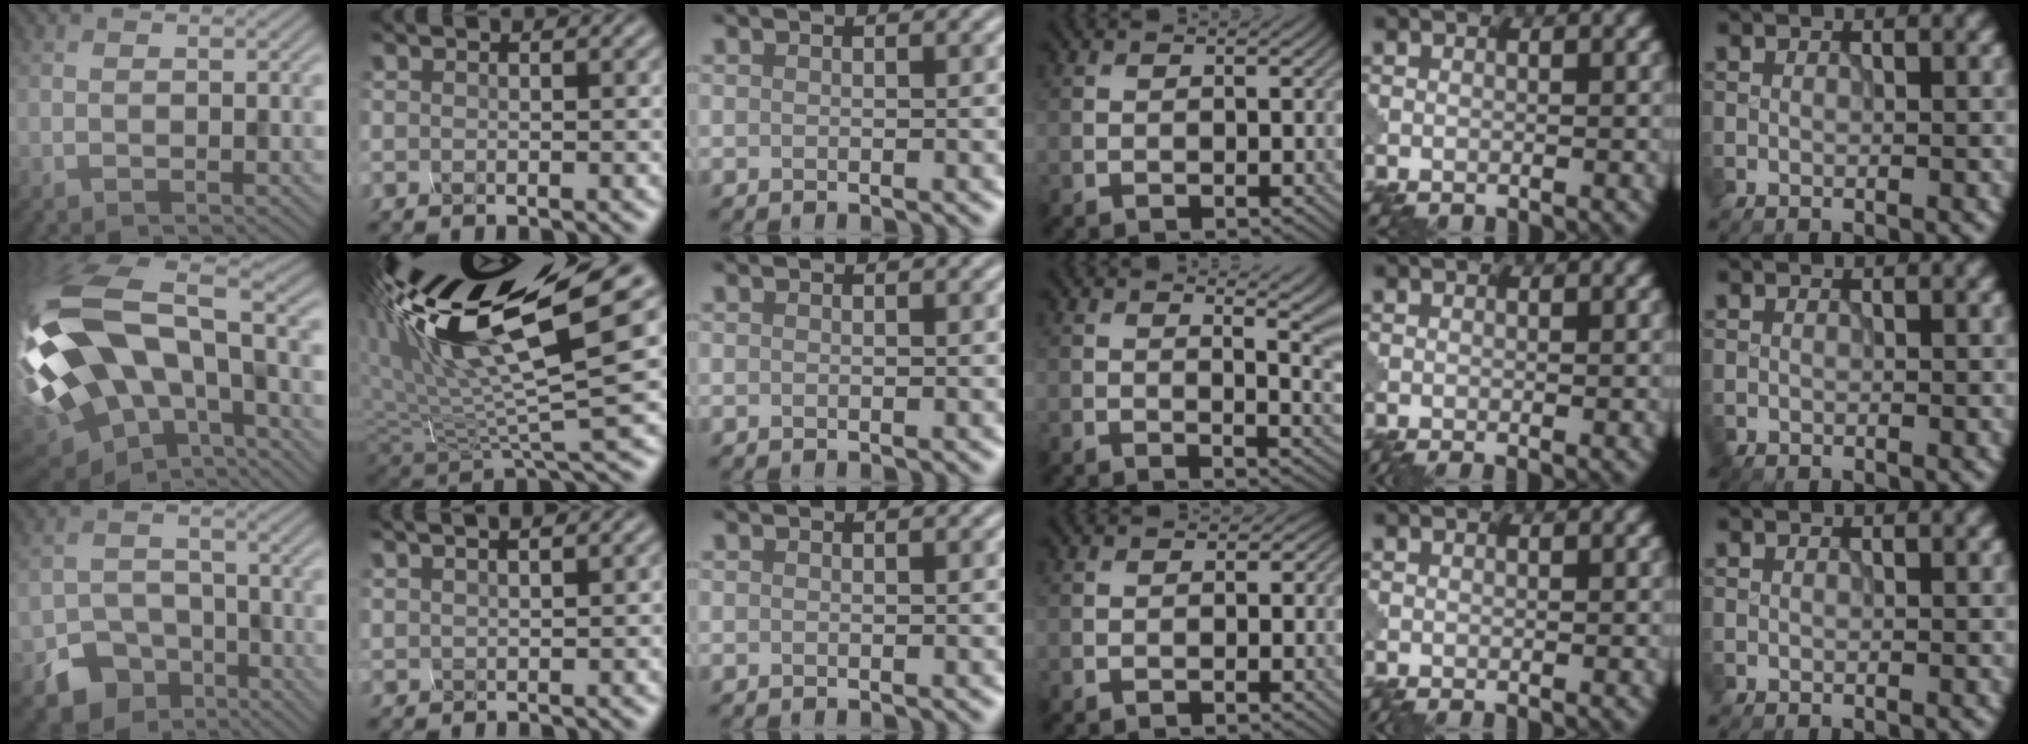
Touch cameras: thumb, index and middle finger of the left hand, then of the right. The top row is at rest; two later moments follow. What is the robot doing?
{"motion": "squeeze", "object": "hand grip exerciser"}